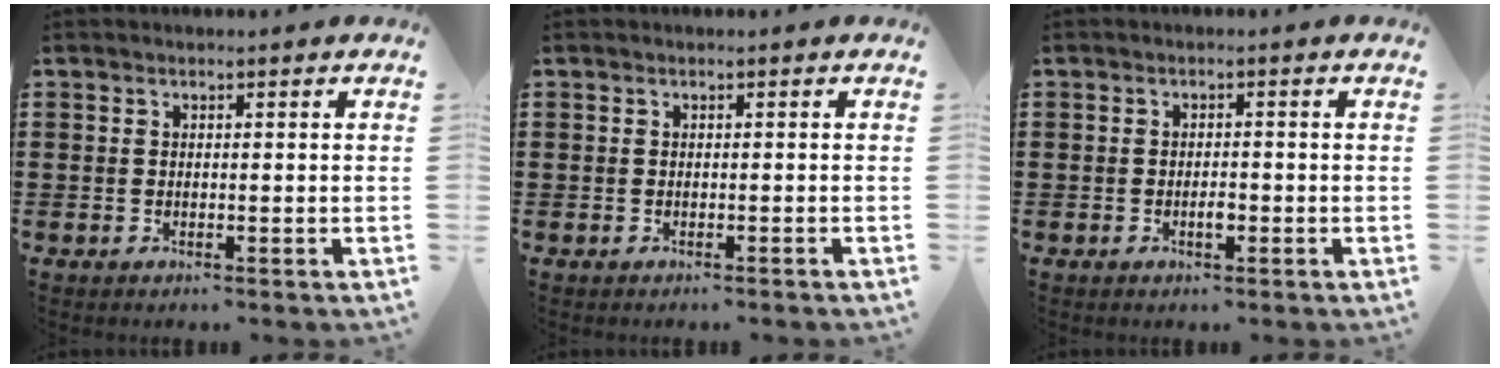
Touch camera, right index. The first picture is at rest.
{"total": 0.0}
{"total": 1.9, "force": [-0.7, 0.7, 1.6], "torque": [-0.030, 0.000, -0.012]}